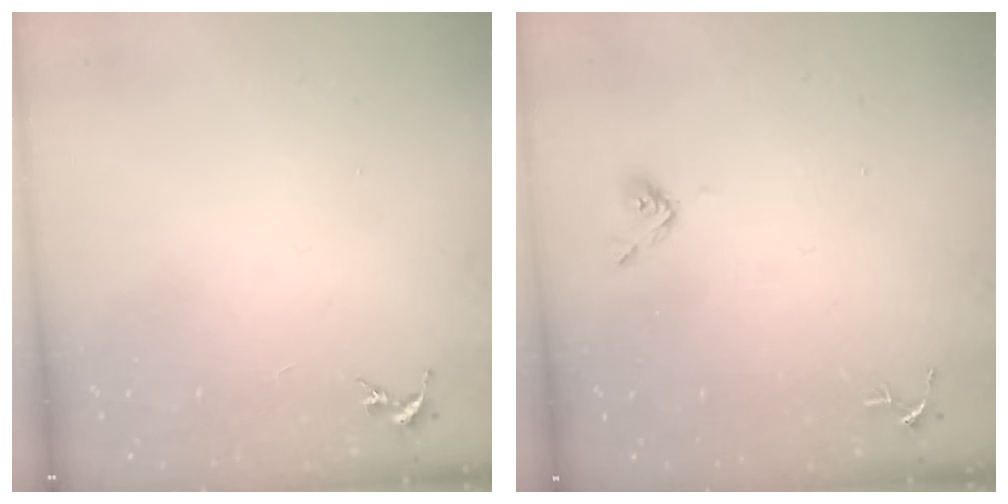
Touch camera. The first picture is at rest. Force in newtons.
{"total": 4.8, "press": 4.8, "slide": 0.6}